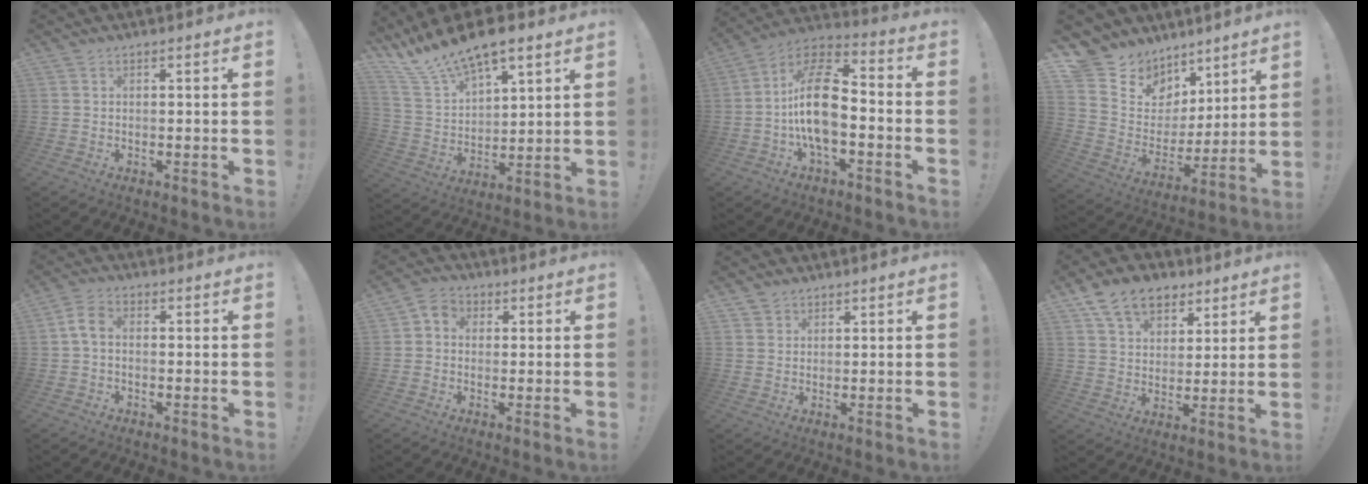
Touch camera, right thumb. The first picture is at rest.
{"total": 13.8, "force": [11.4, 4.6, 6.2], "torque": [-0.127, -0.087, 0.208]}
{"total": 18.3, "force": [-2.9, 9.5, 15.4], "torque": [-0.285, 0.027, -0.049]}
{"total": 10.3, "force": [6.8, 7.6, 0.7], "torque": [-0.028, -0.069, 0.146]}
{"total": 4.7, "force": [0.0, 3.2, 3.4], "torque": [-0.072, 0.010, 0.001]}
{"total": 4.5, "force": [0.0, 3.9, 2.1], "torque": [-0.033, 0.009, 0.002]}
{"total": 2.2, "force": [1.5, 1.6, 0.1], "torque": [0.010, -0.009, 0.025]}
{"total": 12.9, "force": [7.8, 8.7, 5.5], "torque": [-0.083, -0.040, 0.149]}